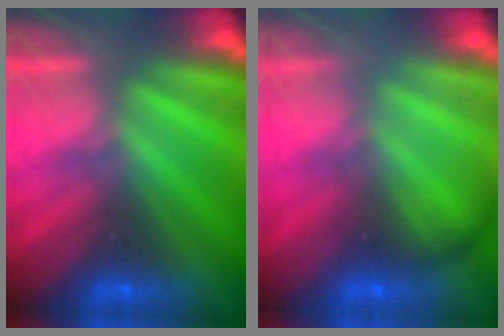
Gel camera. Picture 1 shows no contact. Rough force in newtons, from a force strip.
{"total": 1.8}